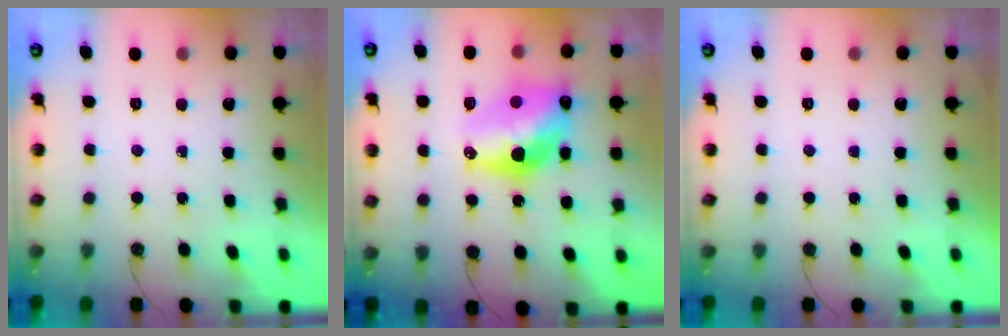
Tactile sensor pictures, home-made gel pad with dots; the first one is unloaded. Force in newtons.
{"total": 14.6, "press": 14.6, "slide": 1.3}
{"total": 0.0}